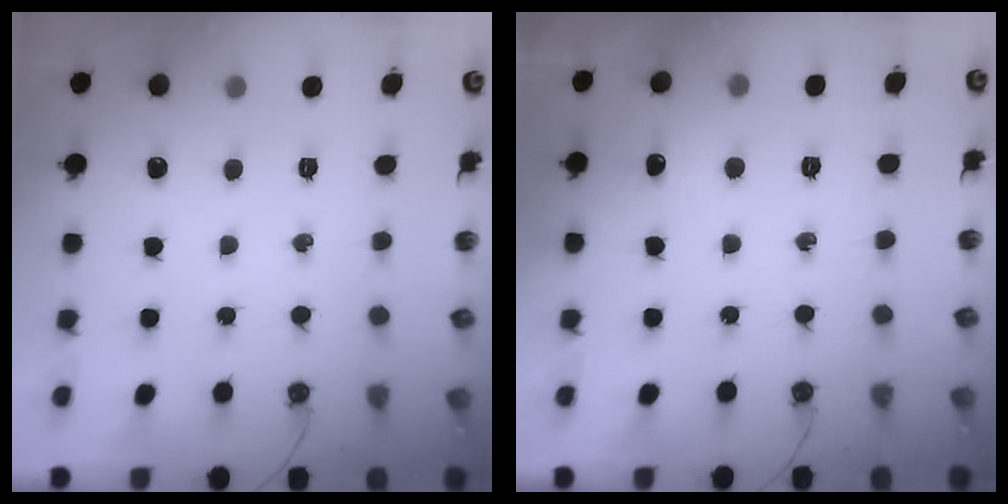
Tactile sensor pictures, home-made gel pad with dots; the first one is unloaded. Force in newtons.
{"total": 4.4, "press": 4.4, "slide": 0.6}